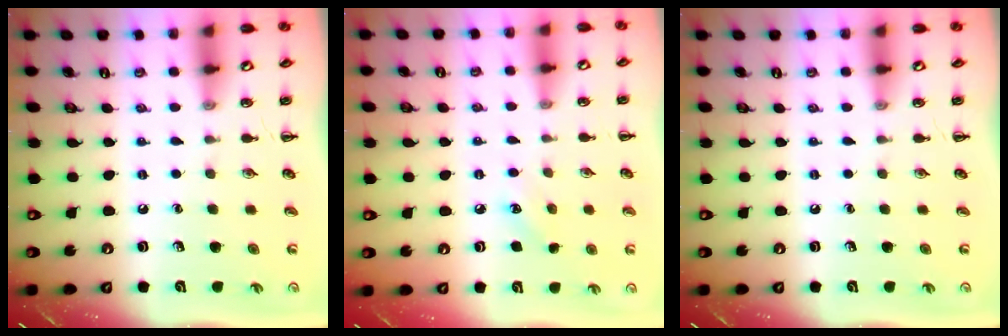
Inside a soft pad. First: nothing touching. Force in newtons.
{"total": 6.6, "press": 6.4, "slide": 1.9}
{"total": 0.0}